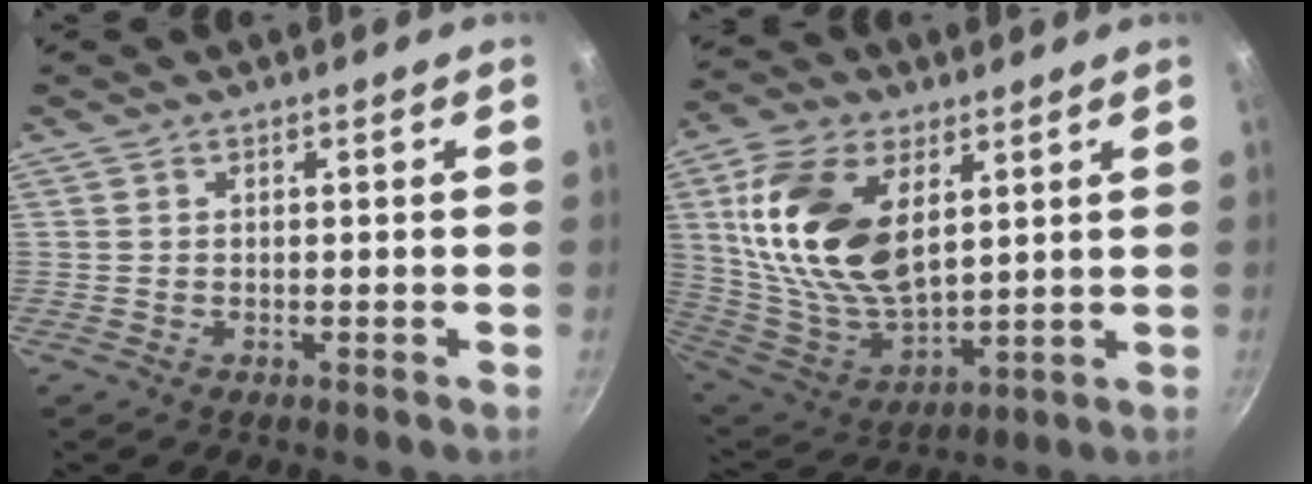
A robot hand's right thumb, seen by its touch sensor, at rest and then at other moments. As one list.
[{"total": 20.9, "force": [6.4, 11.9, 16.0], "torque": [-0.295, -0.029, 0.133]}]